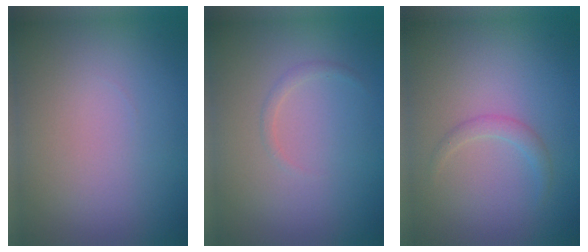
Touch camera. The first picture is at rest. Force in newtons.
{"total": 0.7, "press": 0.7, "slide": 0.1}
{"total": 1.2, "press": 1.2, "slide": 0.1}